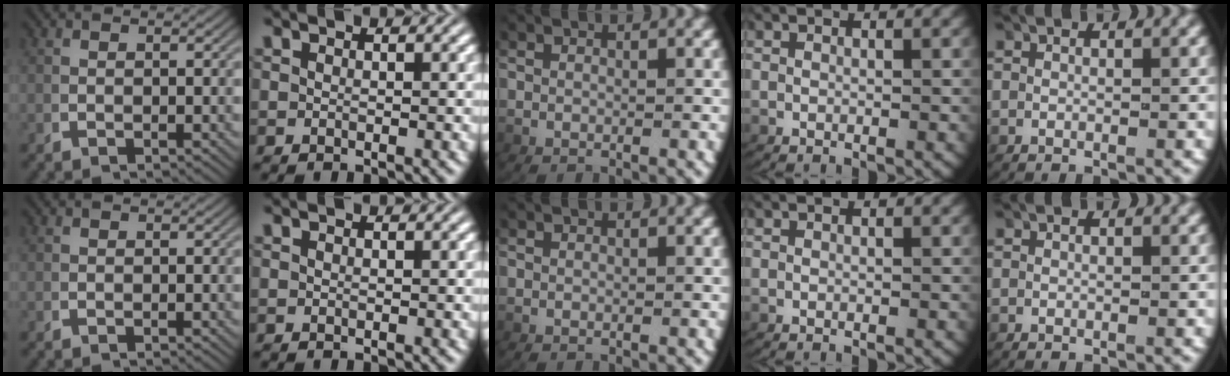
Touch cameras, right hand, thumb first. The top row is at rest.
{}